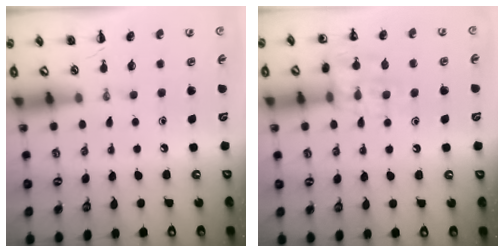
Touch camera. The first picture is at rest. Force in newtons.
{"total": 13.3, "press": 13.2, "slide": 1.8}